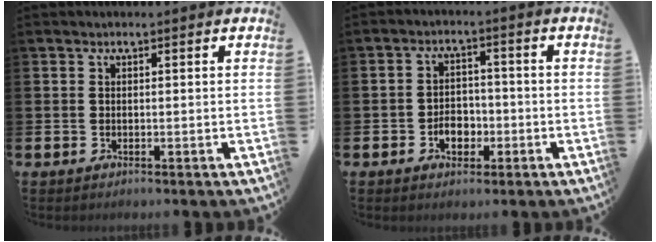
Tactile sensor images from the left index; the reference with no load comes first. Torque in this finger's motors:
{"motor_torque": [0.05, 0.04, 0.12, 0.05]}